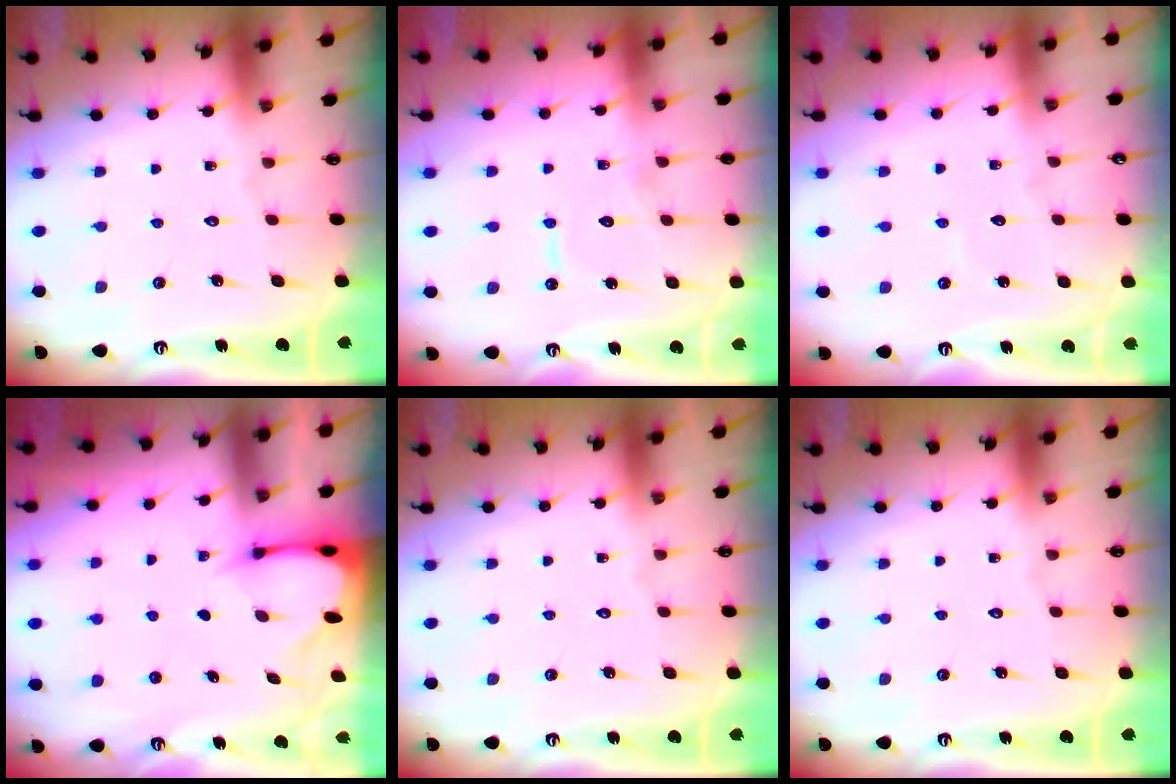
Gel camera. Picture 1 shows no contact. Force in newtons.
{"total": 7.4, "press": 7.3, "slide": 0.7}
{"total": 3.9, "press": 3.8, "slide": 0.3}
{"total": 2.4, "press": 2.4, "slide": 0.3}
{"total": 0.0}
{"total": 0.0}